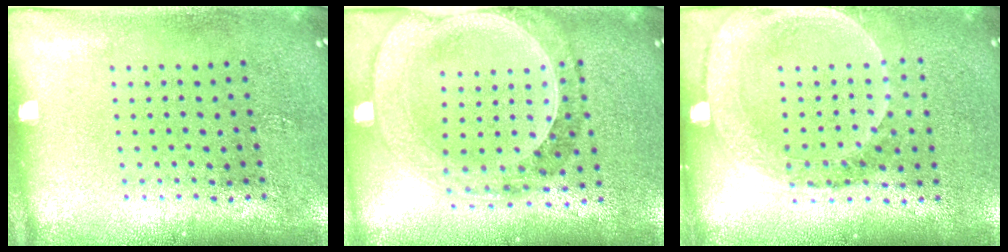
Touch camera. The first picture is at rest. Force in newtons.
{"total": 1.4, "press": 1.4, "slide": 0.3}
{"total": 1.8, "press": 1.6, "slide": 0.8}